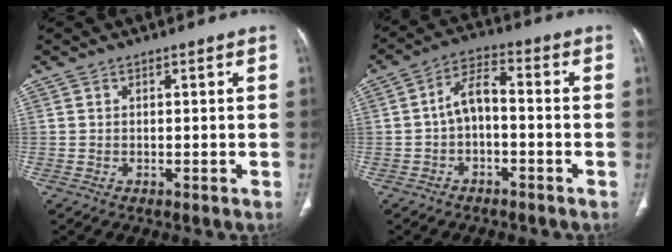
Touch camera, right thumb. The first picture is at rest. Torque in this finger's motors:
{"motor_torque": [-0.46, 0.56, 0.16, 0.20, 0.24]}